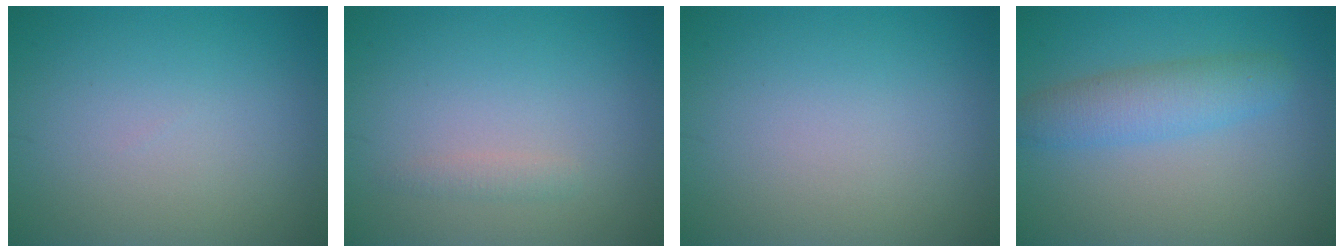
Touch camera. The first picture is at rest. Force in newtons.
{"total": 0.9, "press": 0.9, "slide": 0.0}
{"total": 0.0}
{"total": 3.6, "press": 3.6, "slide": 0.1}